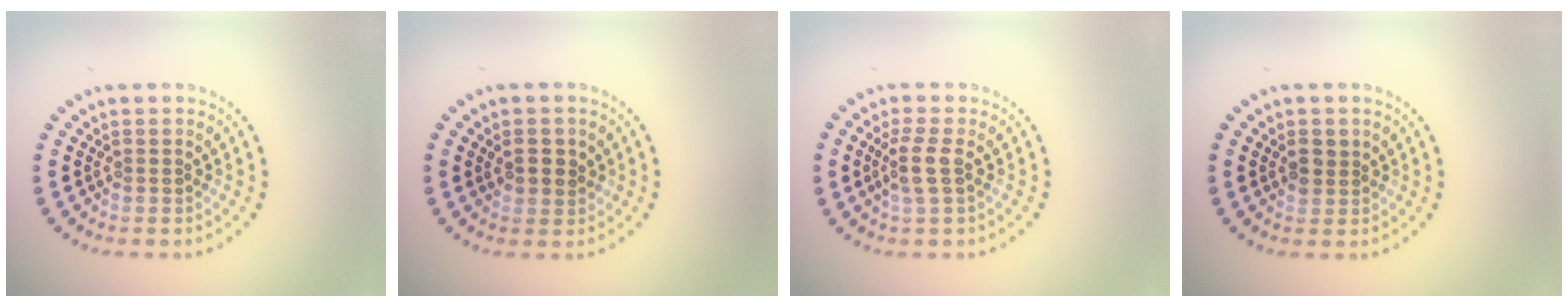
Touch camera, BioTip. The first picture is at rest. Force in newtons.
{"total": 2.2, "press": 2.1, "slide": 0.5}
{"total": 2.4, "press": 2.0, "slide": 1.3}
{"total": 1.8, "press": 1.7, "slide": 0.6}